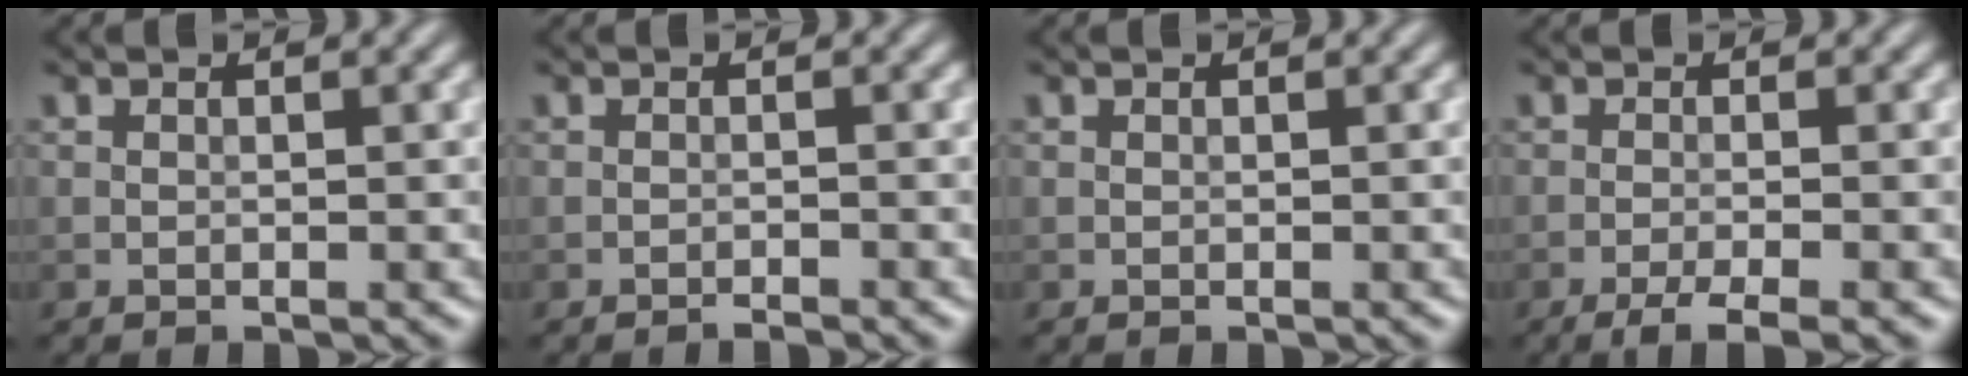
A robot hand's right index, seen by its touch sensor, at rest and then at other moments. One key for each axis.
{"total": 0.7, "fx": -0.7, "fy": 0.0, "fz": 0.2, "tx": -0.001, "ty": 0.004, "tz": -0.015}
{"total": 0.0}
{"total": 3.2, "fx": -2.0, "fy": 0.5, "fz": 2.4, "tx": -0.040, "ty": 0.002, "tz": -0.042}